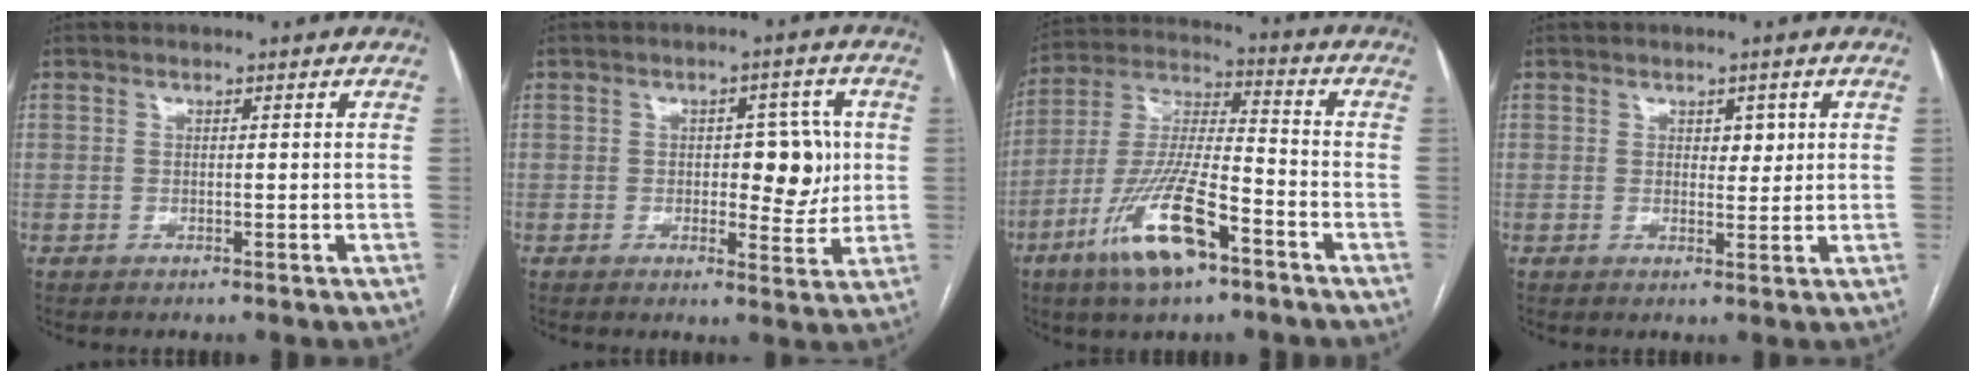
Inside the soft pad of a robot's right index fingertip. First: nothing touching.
{"total": 7.1, "force": [0.5, 3.4, 6.2], "torque": [-0.071, 0.012, 0.010]}
{"total": 14.6, "force": [-7.8, 3.1, 11.9], "torque": [-0.244, -0.011, -0.141]}
{"total": 2.3, "force": [0.9, 1.4, 1.6], "torque": [-0.015, -0.002, 0.012]}